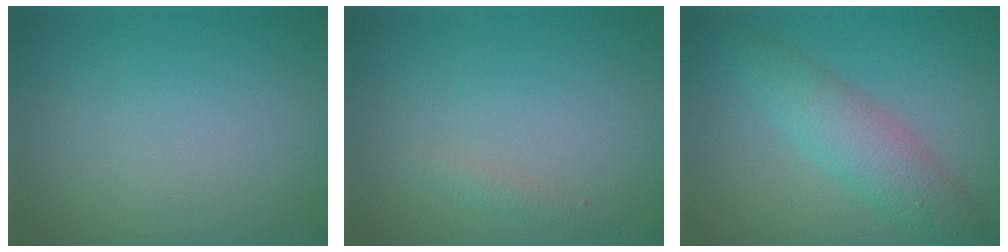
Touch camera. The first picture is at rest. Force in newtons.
{"total": 0.8, "press": 0.8, "slide": 0.0}
{"total": 4.6, "press": 4.6, "slide": 0.0}